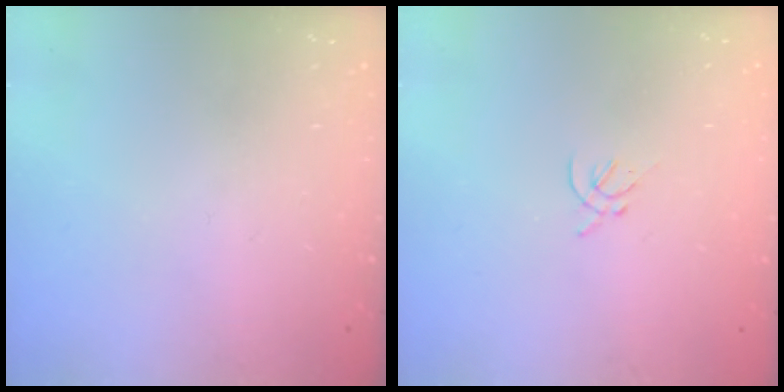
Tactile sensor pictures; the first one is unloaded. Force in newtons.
{"total": 1.4, "press": 1.3, "slide": 0.5}